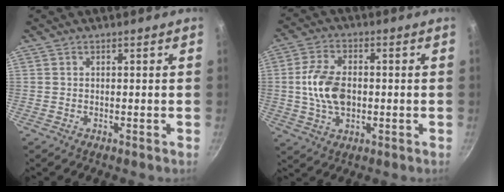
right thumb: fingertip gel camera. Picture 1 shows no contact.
{"total": 10.2, "force": [-0.2, 6.4, 7.9], "torque": [-0.142, 0.011, -0.008]}